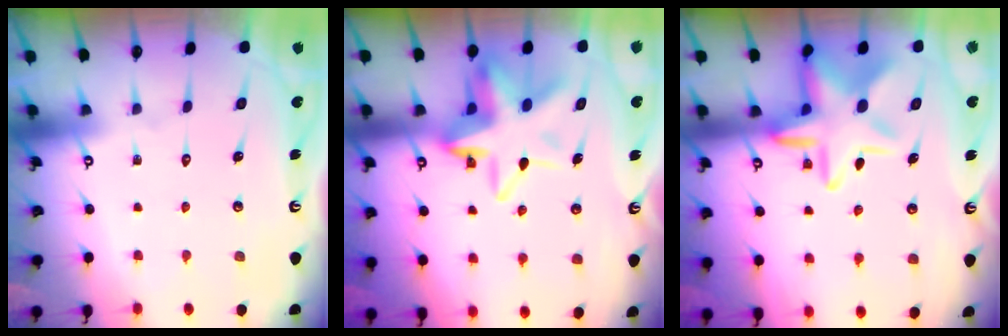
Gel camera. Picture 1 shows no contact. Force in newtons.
{"total": 12.9, "press": 12.5, "slide": 3.4}
{"total": 13.9, "press": 13.8, "slide": 1.3}